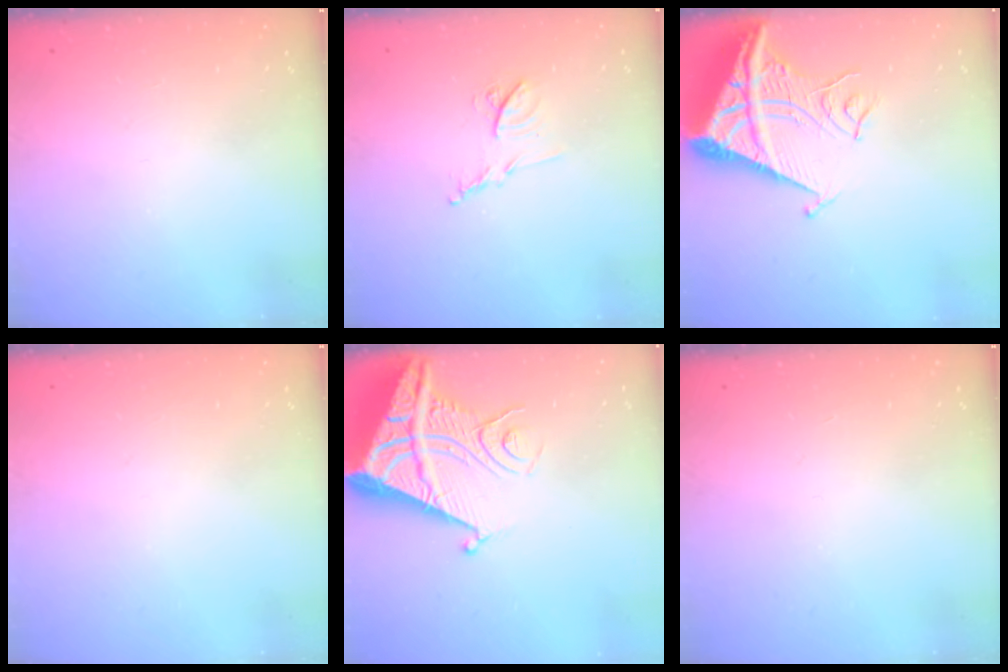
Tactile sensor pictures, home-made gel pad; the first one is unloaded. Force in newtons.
{"total": 8.7, "press": 8.7, "slide": 0.4}
{"total": 11.9, "press": 11.8, "slide": 1.2}
{"total": 0.0}
{"total": 13.1, "press": 13.0, "slide": 1.6}
{"total": 0.0}